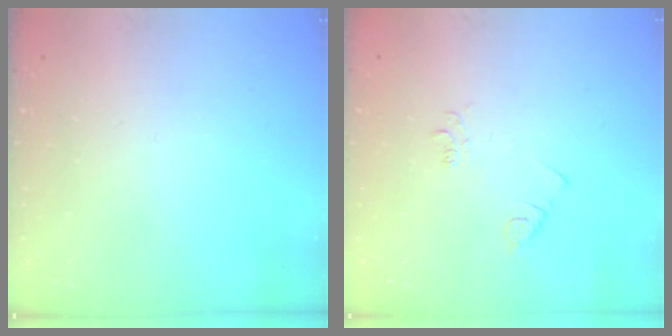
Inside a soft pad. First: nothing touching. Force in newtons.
{"total": 3.3, "press": 3.3, "slide": 0.4}